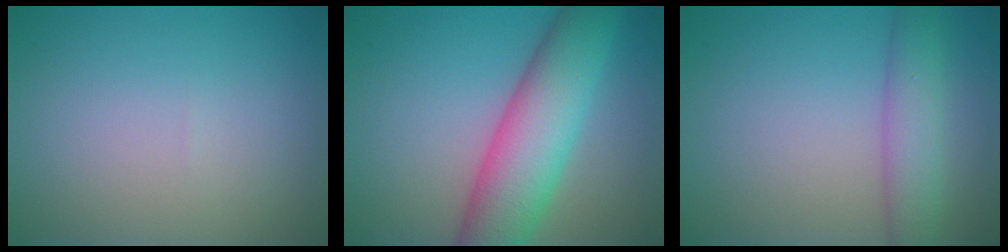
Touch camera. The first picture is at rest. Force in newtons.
{"total": 8.5, "press": 8.5, "slide": 0.2}
{"total": 3.7, "press": 3.6, "slide": 0.4}